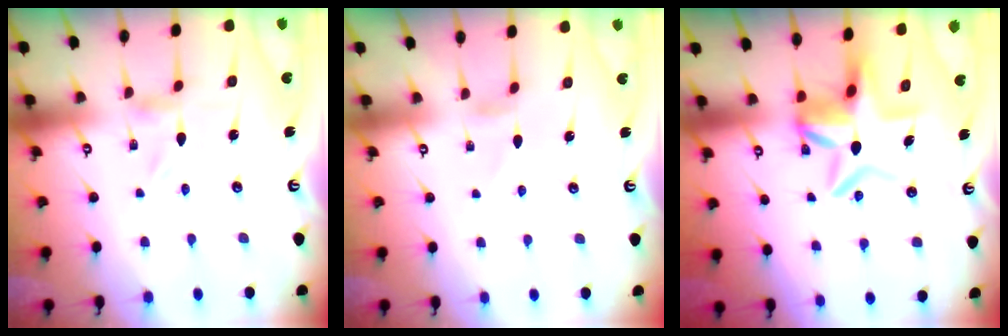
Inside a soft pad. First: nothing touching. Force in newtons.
{"total": 1.1, "press": 1.0, "slide": 0.3}
{"total": 10.3, "press": 10.3, "slide": 1.0}